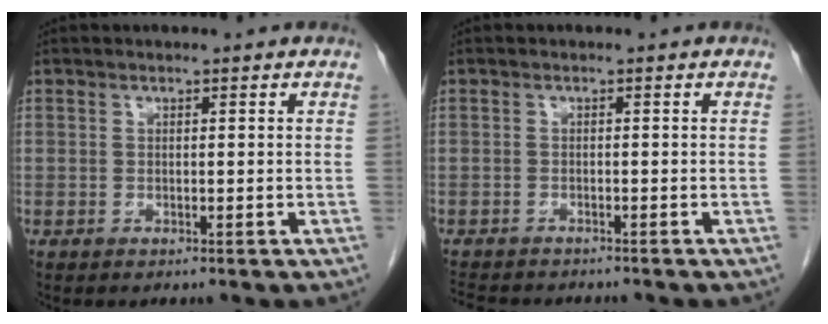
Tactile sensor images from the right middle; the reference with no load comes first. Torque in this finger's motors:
{"motor_torque": [0.04, -0.03, 0.00, 0.00]}